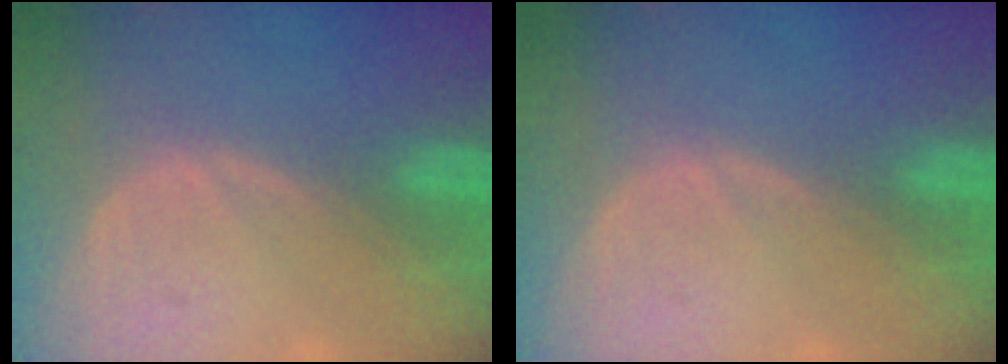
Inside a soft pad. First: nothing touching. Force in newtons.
{"total": 0.0}